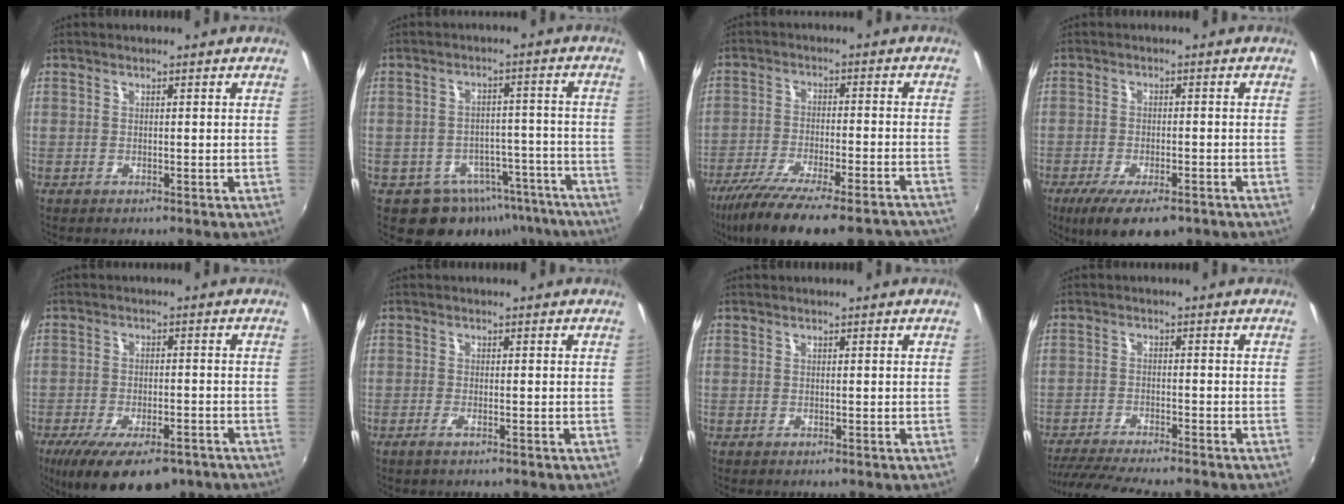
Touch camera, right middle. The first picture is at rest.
{"total": 13.4, "force": [-9.2, 8.9, 4.0], "torque": [-0.073, 0.028, -0.091]}
{"total": 23.8, "force": [-20.1, 4.8, 11.7], "torque": [-0.213, -0.049, -0.292]}
{"total": 10.4, "force": [-6.9, 3.6, 6.9], "torque": [-0.145, -0.036, -0.111]}
{"total": 16.1, "force": [-10.9, 6.4, 10.0], "torque": [-0.196, -0.039, -0.161]}
{"total": 1.5, "force": [-1.1, 0.2, 1.1], "torque": [-0.026, -0.003, -0.021]}
{"total": 0.0}
{"total": 10.9, "force": [-9.7, 0.5, 4.8], "torque": [-0.115, -0.020, -0.159]}